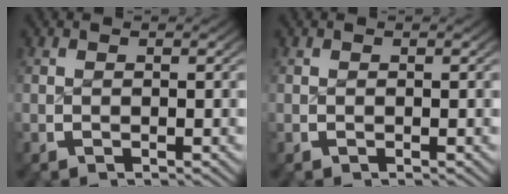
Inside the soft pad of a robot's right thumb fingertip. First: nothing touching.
{"total": 0.0}